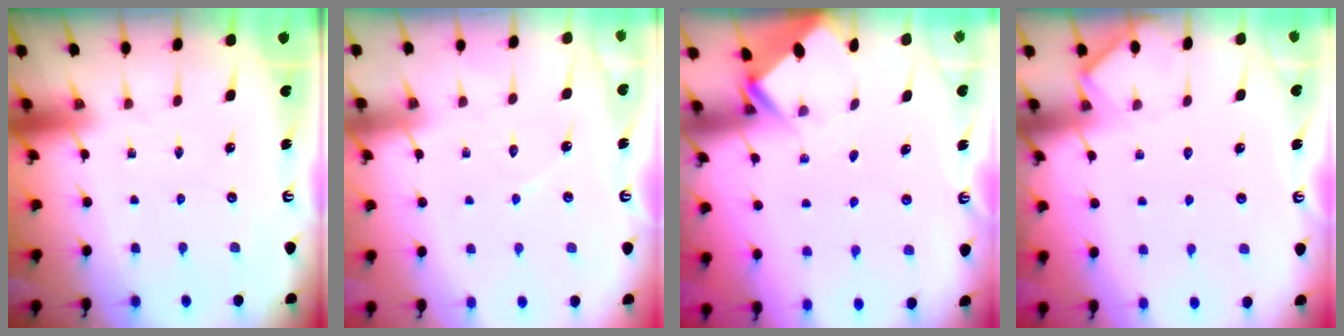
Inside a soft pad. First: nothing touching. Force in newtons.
{"total": 4.5, "press": 4.4, "slide": 0.4}
{"total": 2.6, "press": 2.6, "slide": 0.2}
{"total": 3.9, "press": 3.9, "slide": 0.5}